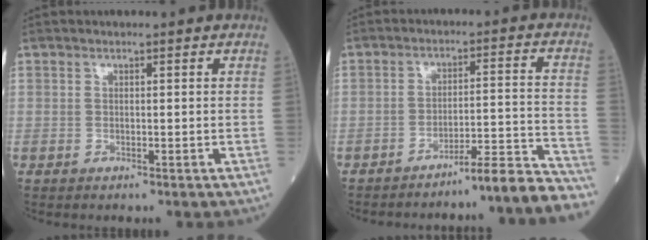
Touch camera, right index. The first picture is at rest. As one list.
[{"total": 11.2, "force": [-10.6, -1.2, 3.4], "torque": [-0.006, 0.031, -0.154]}]